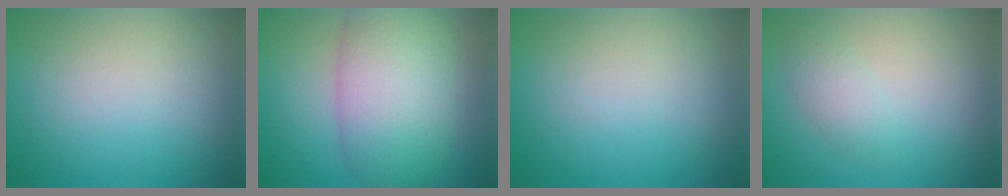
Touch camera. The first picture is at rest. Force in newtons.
{"total": 8.9, "press": 8.9, "slide": 0.3}
{"total": 0.0}
{"total": 1.8, "press": 1.8, "slide": 0.1}